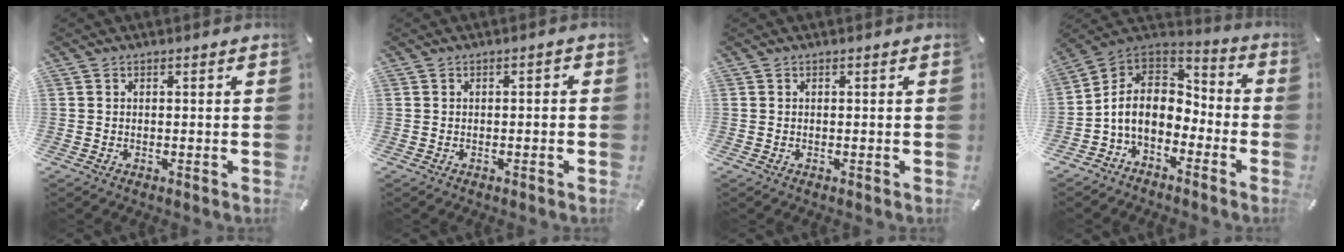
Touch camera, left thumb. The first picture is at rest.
{"total": 1.3, "force": [-0.8, 0.6, 0.8], "torque": [-0.016, 0.004, -0.016]}
{"total": 0.0}
{"total": 10.1, "force": [-3.5, 7.7, 5.4], "torque": [-0.133, 0.011, -0.069]}